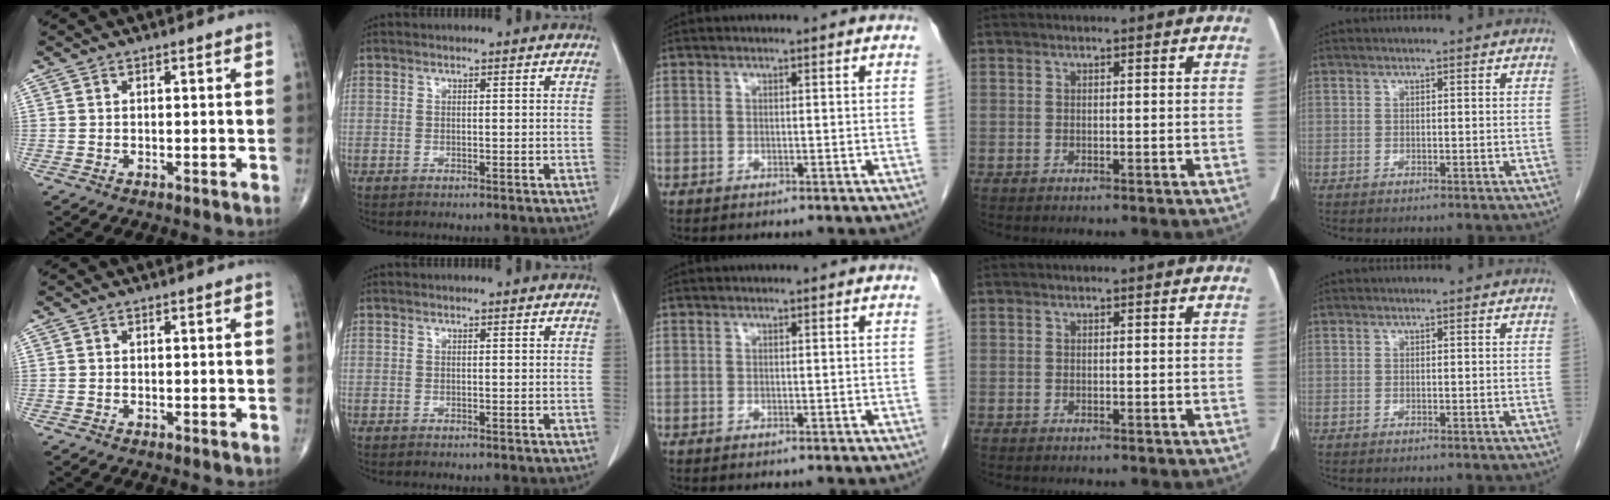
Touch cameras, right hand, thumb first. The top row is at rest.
{}